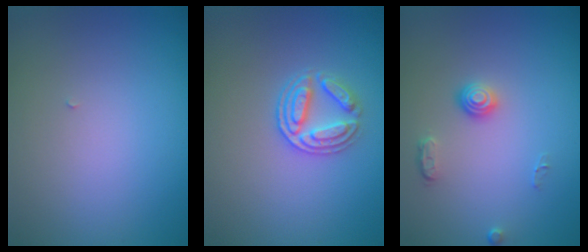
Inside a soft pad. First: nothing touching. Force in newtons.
{"total": 3.0, "press": 2.7, "slide": 1.2}
{"total": 1.4, "press": 1.0, "slide": 1.0}